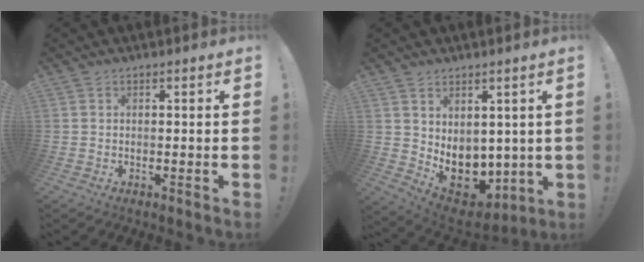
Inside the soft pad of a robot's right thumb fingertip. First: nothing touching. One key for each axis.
{"total": 10.3, "fx": 0.6, "fy": 9.0, "fz": 5.1, "tx": -0.051, "ty": -0.020, "tz": 0.029}